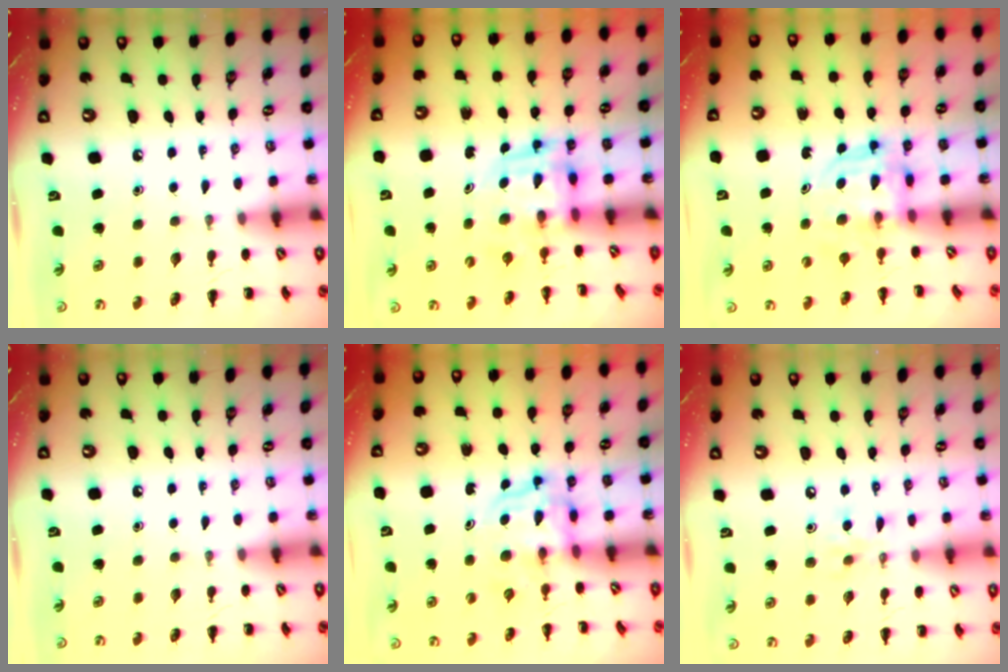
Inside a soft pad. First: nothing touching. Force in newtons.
{"total": 3.9, "press": 3.8, "slide": 0.7}
{"total": 3.6, "press": 3.6, "slide": 0.2}
{"total": 0.0}
{"total": 3.6, "press": 3.6, "slide": 0.2}
{"total": 4.5, "press": 4.4, "slide": 0.8}